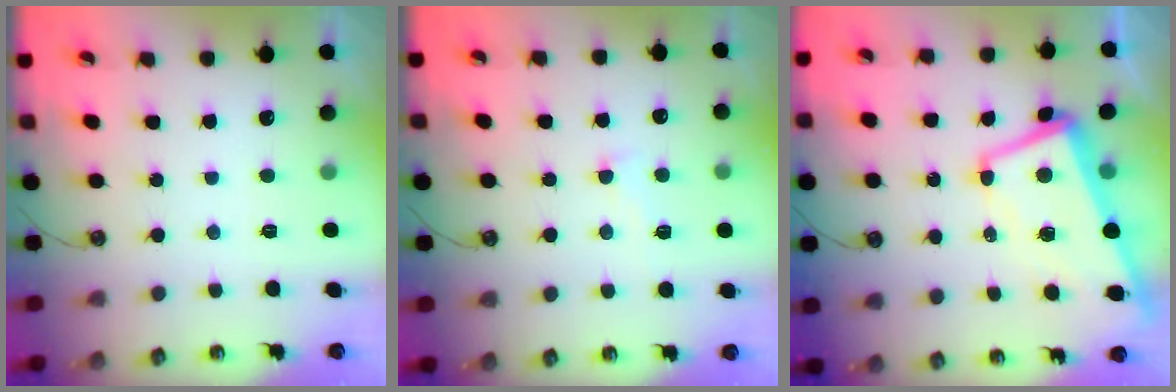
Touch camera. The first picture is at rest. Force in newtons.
{"total": 0.8, "press": 0.4, "slide": 0.7}
{"total": 2.3, "press": 2.0, "slide": 1.0}